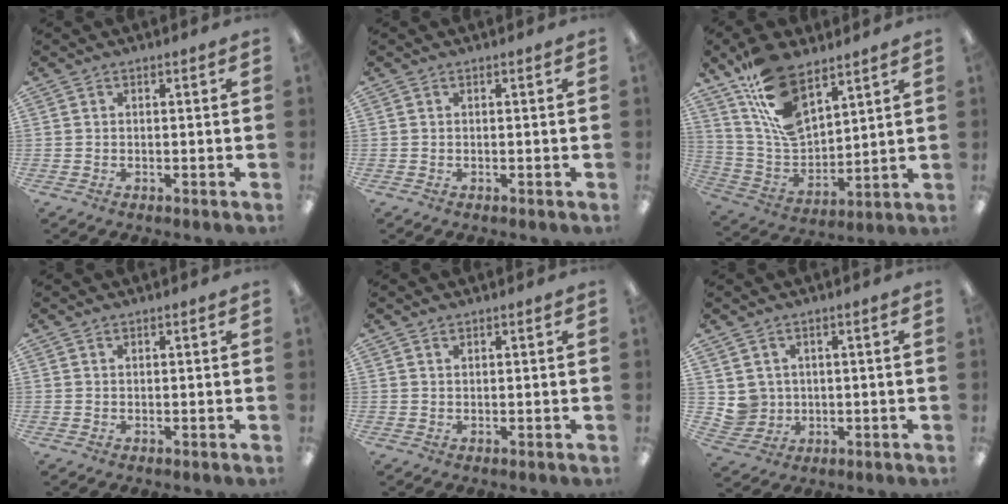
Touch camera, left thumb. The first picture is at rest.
{"total": 0.0}
{"total": 16.4, "force": [10.5, 8.0, 9.8], "torque": [-0.206, -0.047, 0.196]}
{"total": 0.5, "force": [0.4, 0.3, 0.2], "torque": [-0.005, 0.002, 0.007]}
{"total": 0.9, "force": [0.8, 0.4, 0.4], "torque": [-0.009, 0.001, 0.014]}
{"total": 4.5, "force": [1.9, 4.1, -0.1], "torque": [-0.010, -0.006, 0.039]}